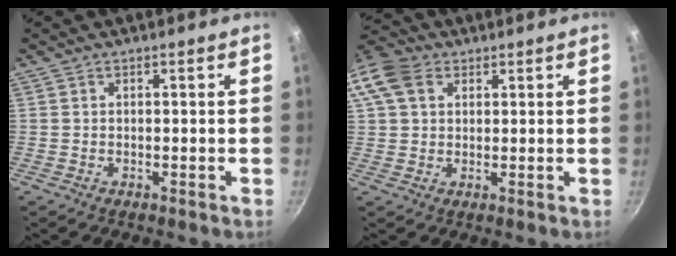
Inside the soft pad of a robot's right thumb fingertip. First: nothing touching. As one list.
[{"total": 12.1, "force": [4.3, 9.0, 6.8], "torque": [-0.143, 0.018, 0.069]}]